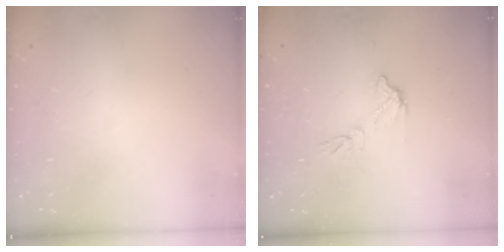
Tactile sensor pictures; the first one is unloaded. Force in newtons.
{"total": 7.4, "press": 7.4, "slide": 0.3}